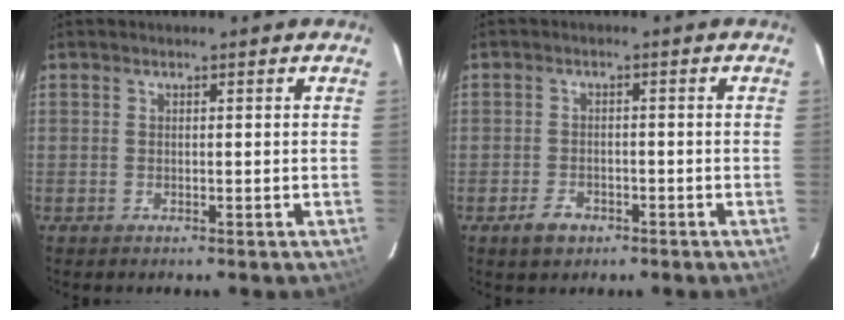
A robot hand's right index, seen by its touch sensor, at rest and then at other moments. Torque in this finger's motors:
{"motor_torque": [-0.40, 0.03, -0.74, -0.21]}